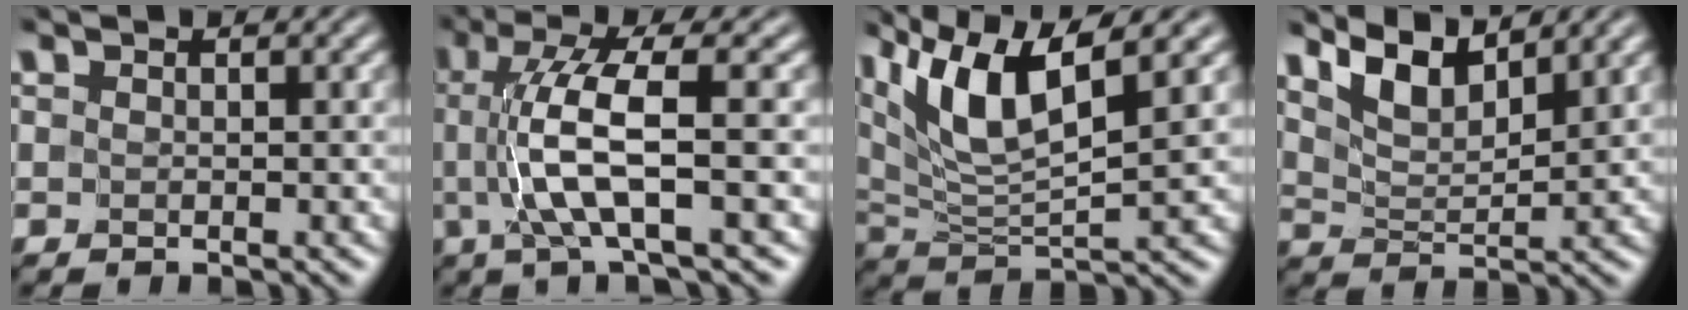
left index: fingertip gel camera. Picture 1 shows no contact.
{"total": 6.4, "force": [-0.1, 1.0, 6.3], "torque": [-0.123, 0.006, 0.001]}
{"total": 8.1, "force": [4.2, 2.0, 6.7], "torque": [-0.145, 0.005, 0.082]}
{"total": 5.0, "force": [4.1, 1.2, 2.7], "torque": [-0.062, 0.004, 0.077]}